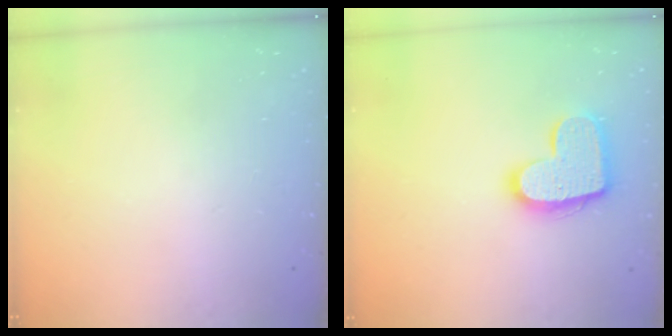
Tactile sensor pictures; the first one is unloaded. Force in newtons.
{"total": 14.5, "press": 14.5, "slide": 0.8}